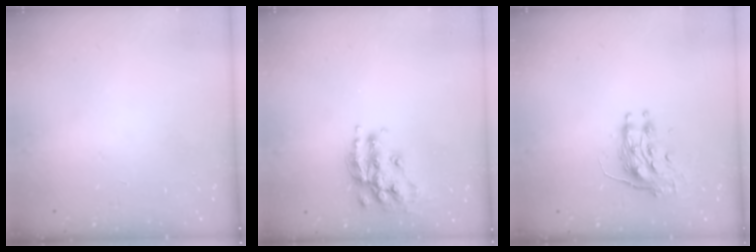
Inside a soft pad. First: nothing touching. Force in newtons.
{"total": 15.1, "press": 15.0, "slide": 1.0}
{"total": 8.8, "press": 8.8, "slide": 0.0}